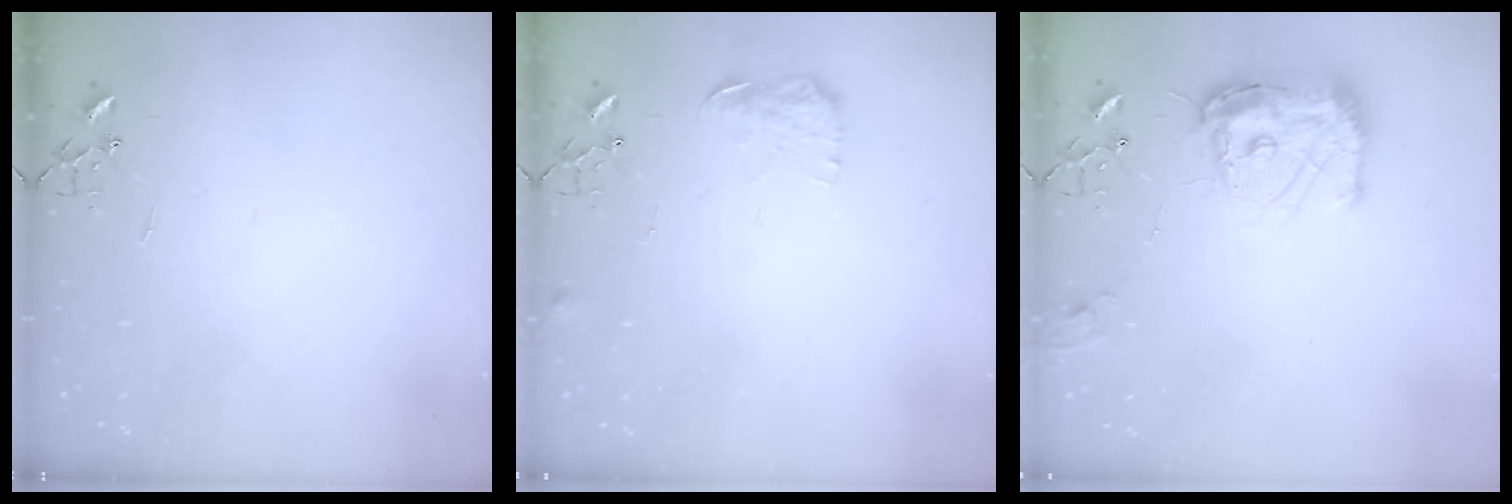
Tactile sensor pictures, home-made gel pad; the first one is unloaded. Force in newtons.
{"total": 8.2, "press": 8.2, "slide": 0.4}
{"total": 16.6, "press": 16.5, "slide": 1.6}